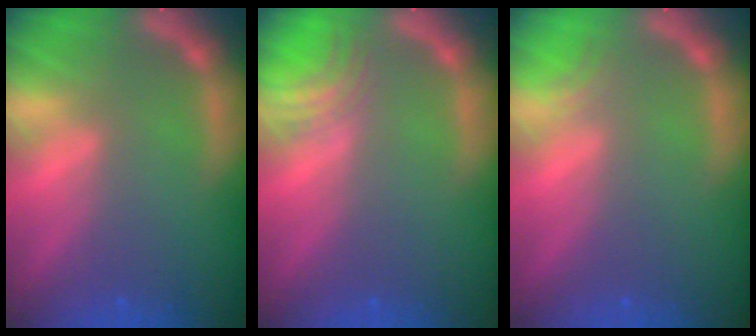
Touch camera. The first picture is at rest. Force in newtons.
{"total": 3.0}
{"total": 0.9}